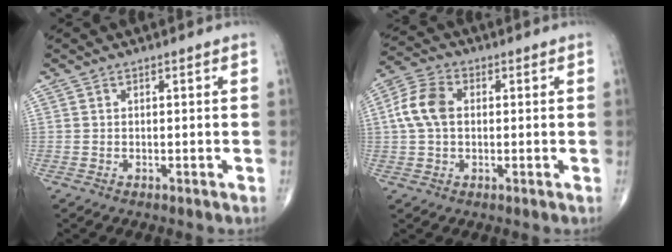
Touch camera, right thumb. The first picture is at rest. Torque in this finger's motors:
{"motor_torque": [-0.09, 0.22, 0.82, 0.12, 0.29]}